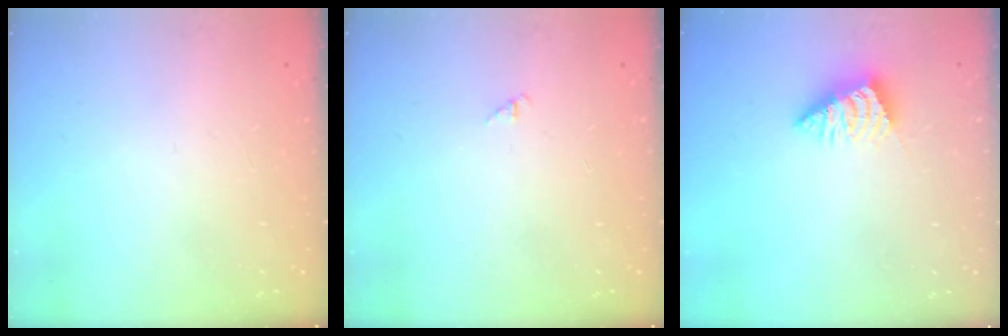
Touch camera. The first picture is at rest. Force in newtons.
{"total": 1.2, "press": 1.1, "slide": 0.3}
{"total": 3.0, "press": 3.0, "slide": 0.6}